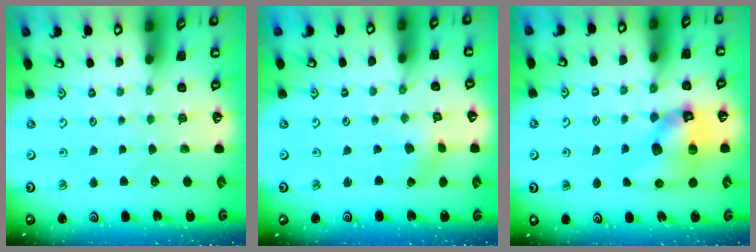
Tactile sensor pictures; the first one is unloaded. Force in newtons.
{"total": 0.0}
{"total": 12.1, "press": 11.9, "slide": 1.7}